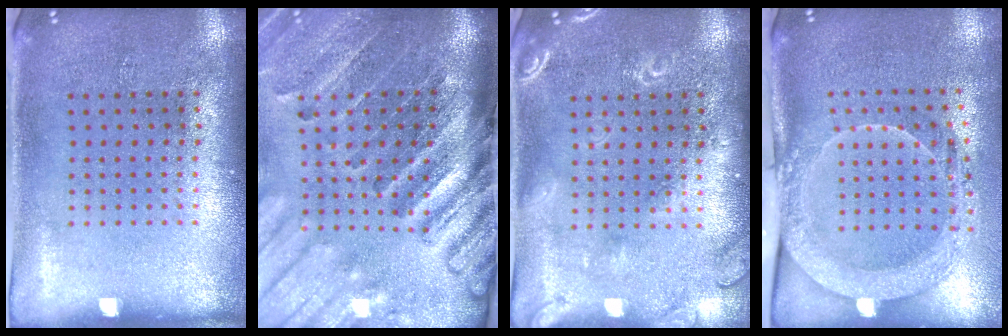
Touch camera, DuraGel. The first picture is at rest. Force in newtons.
{"total": 4.3, "press": 3.2, "slide": 2.8}
{"total": 2.8, "press": 2.7, "slide": 0.4}
{"total": 2.0, "press": 2.0, "slide": 0.3}